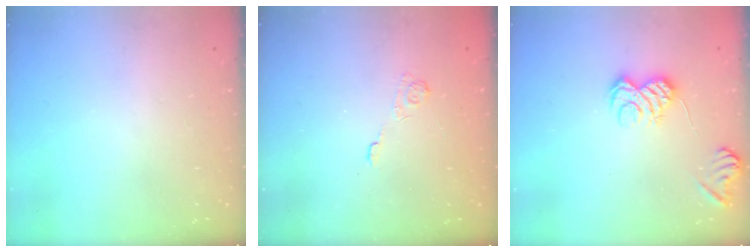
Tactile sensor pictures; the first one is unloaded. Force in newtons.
{"total": 2.7, "press": 2.3, "slide": 1.4}
{"total": 8.1, "press": 7.9, "slide": 1.4}